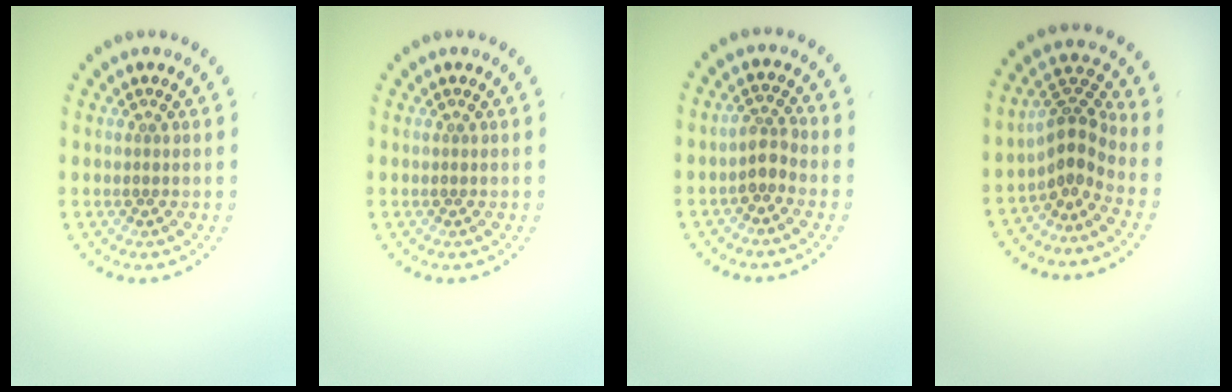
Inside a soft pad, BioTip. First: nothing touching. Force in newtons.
{"total": 0.0}
{"total": 1.9, "press": 1.5, "slide": 1.2}
{"total": 3.2, "press": 2.2, "slide": 2.3}